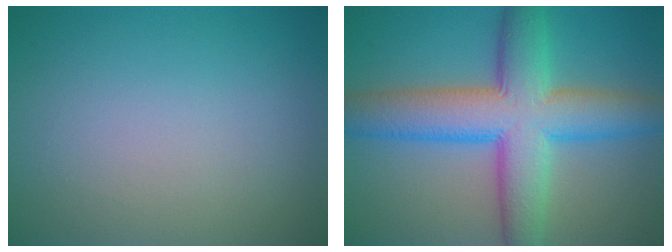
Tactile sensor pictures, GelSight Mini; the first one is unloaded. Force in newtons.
{"total": 9.7, "press": 9.7, "slide": 0.1}